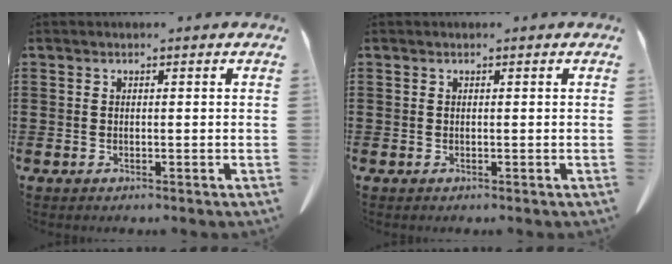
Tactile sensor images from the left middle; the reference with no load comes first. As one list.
[{"total": 0.0}]